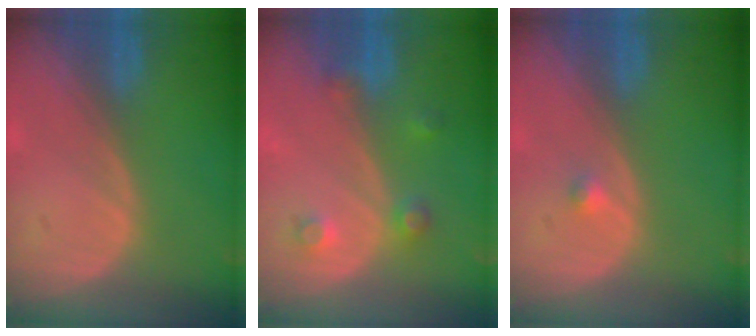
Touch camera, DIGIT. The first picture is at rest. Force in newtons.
{"total": 3.5, "press": 3.3, "slide": 1.1}
{"total": 1.1, "press": 0.9, "slide": 0.5}